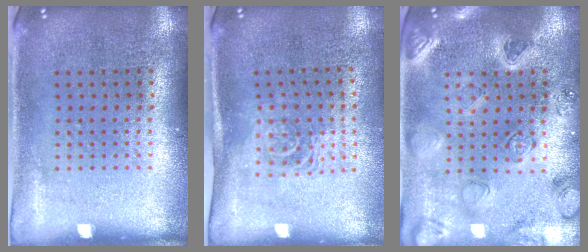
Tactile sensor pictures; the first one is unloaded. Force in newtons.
{"total": 1.7, "press": 1.3, "slide": 1.1}
{"total": 2.2, "press": 2.2, "slide": 0.2}